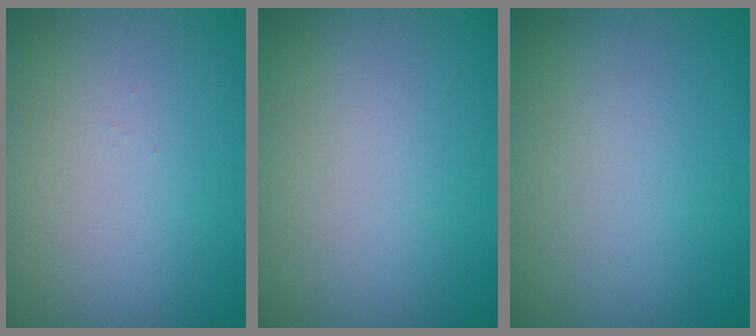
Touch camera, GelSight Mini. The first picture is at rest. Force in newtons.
{"total": 0.0}
{"total": 0.0}